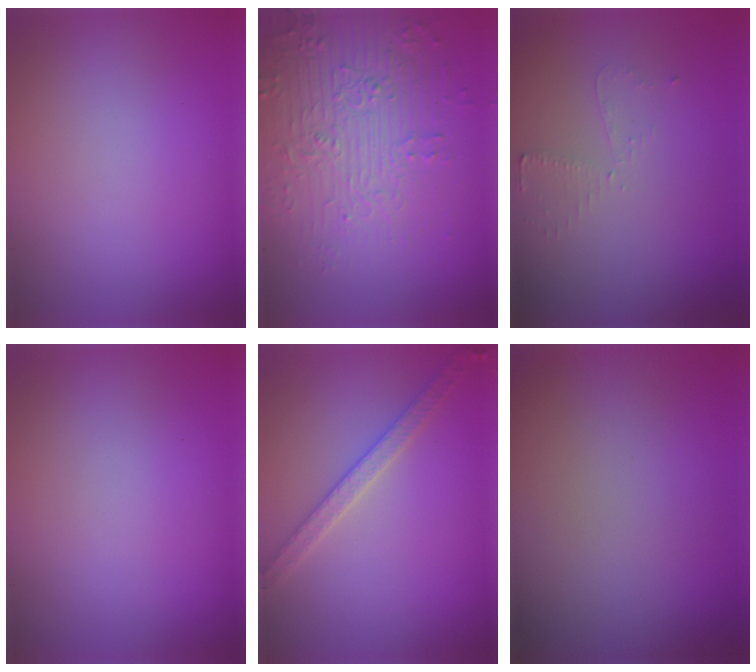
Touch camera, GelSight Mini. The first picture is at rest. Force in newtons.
{"total": 4.4, "press": 4.3, "slide": 0.7}
{"total": 1.6, "press": 1.5, "slide": 0.2}
{"total": 0.0}
{"total": 2.9, "press": 2.8, "slide": 0.6}
{"total": 0.0}